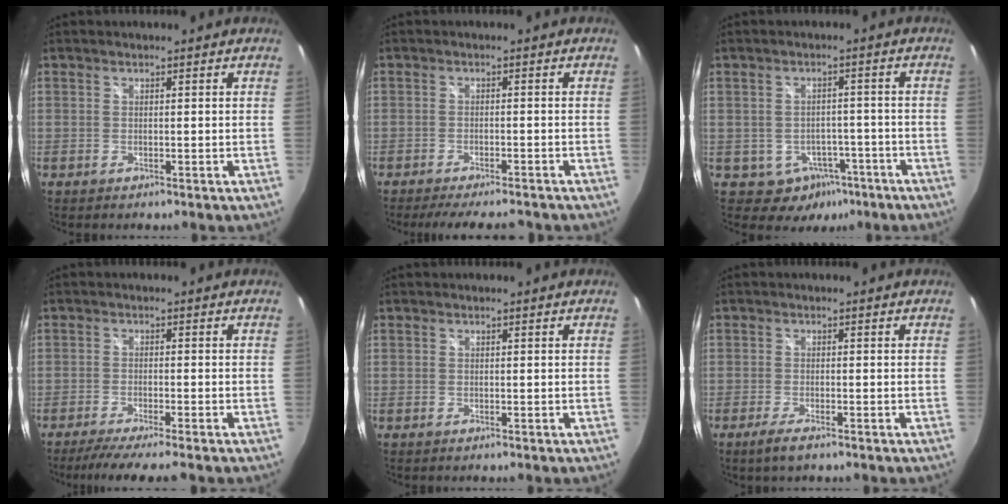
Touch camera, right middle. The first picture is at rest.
{"total": 9.7, "force": [-8.4, 2.0, 4.3], "torque": [-0.092, -0.017, -0.122]}
{"total": 7.5, "force": [-4.0, 6.0, 1.9], "torque": [-0.042, 0.019, -0.031]}
{"total": 6.5, "force": [-5.5, -0.8, 3.3], "torque": [-0.073, -0.020, -0.090]}
{"total": 0.0}
{"total": 3.0, "force": [-2.0, 0.4, 2.2], "torque": [-0.051, -0.009, -0.040]}